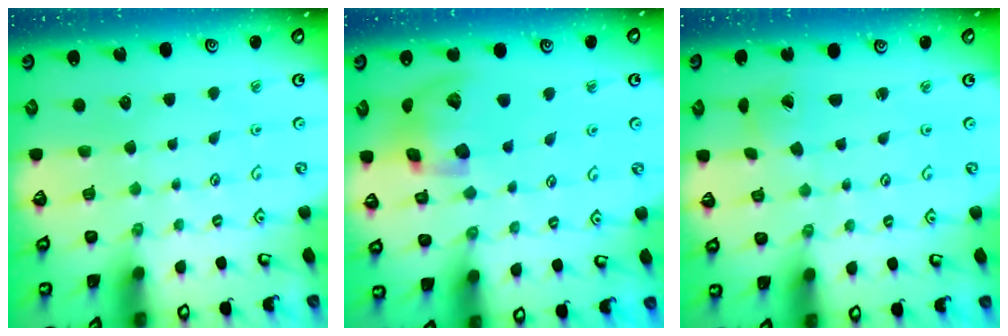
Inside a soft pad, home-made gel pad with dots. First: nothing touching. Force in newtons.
{"total": 15.5, "press": 15.3, "slide": 2.4}
{"total": 1.6, "press": 1.6, "slide": 0.1}